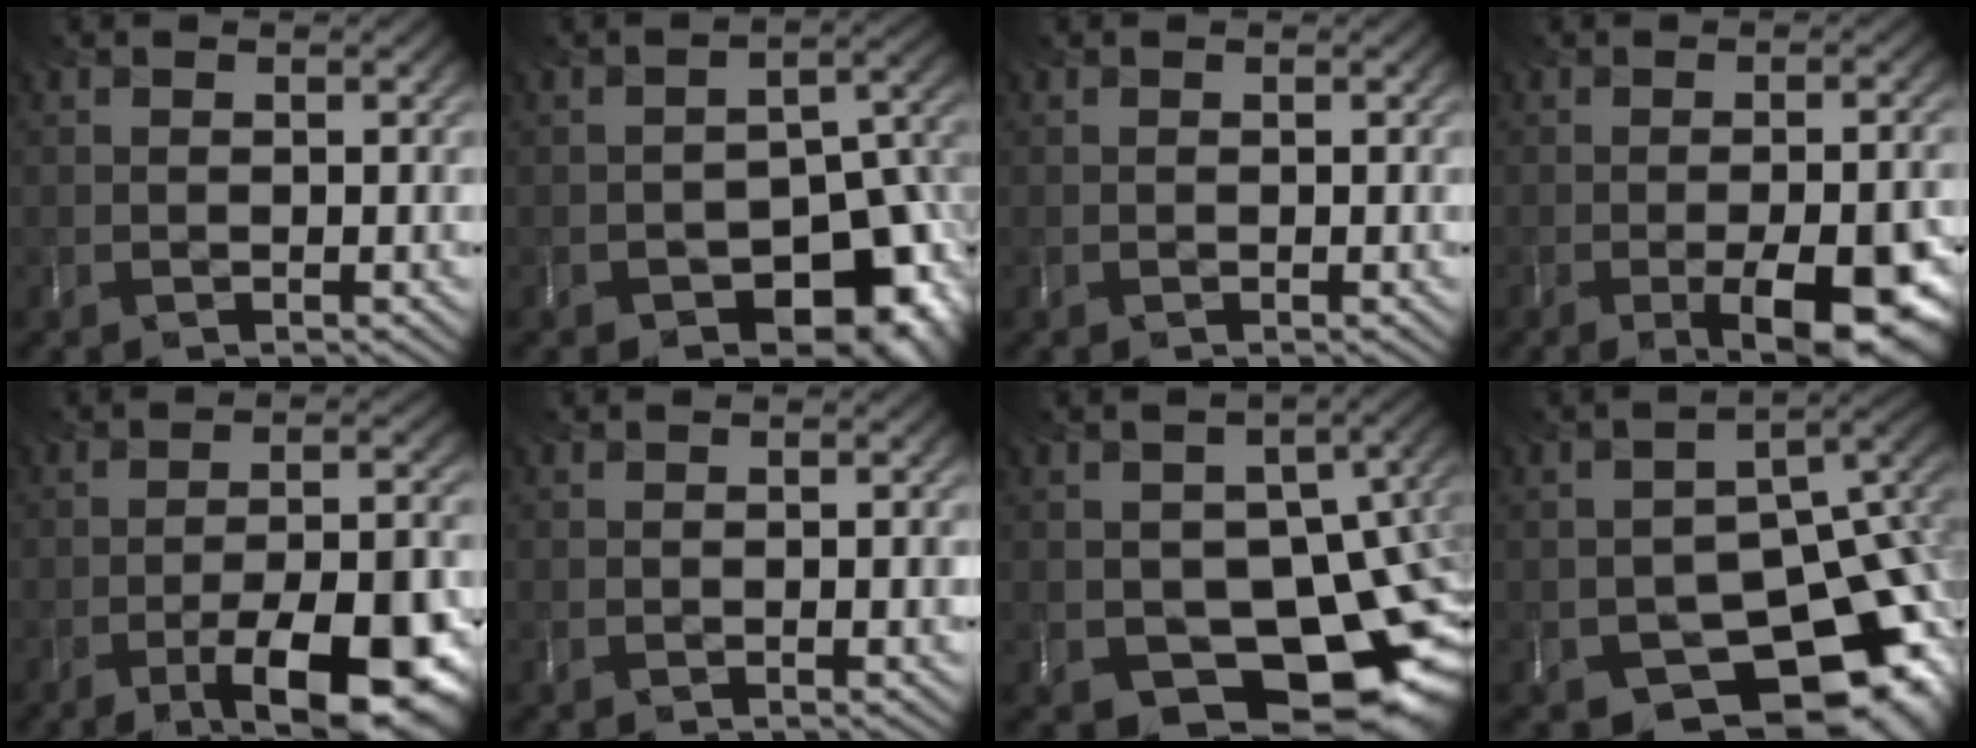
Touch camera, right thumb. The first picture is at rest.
{"total": 11.0, "force": [-6.1, 6.4, 6.5], "torque": [-0.086, -0.041, -0.083]}
{"total": 0.0}
{"total": 11.0, "force": [-4.5, 4.0, 9.3], "torque": [-0.108, -0.021, -0.051]}
{"total": 13.1, "force": [-7.2, 4.0, 10.1], "torque": [-0.141, -0.011, -0.106]}
{"total": 1.4, "force": [-0.2, 0.3, 1.3], "torque": [-0.018, 0.003, 0.000]}
{"total": 16.1, "force": [-6.0, 10.2, 10.9], "torque": [-0.144, -0.016, -0.070]}
{"total": 15.9, "force": [-7.7, 10.3, 9.3], "torque": [-0.115, -0.019, -0.085]}